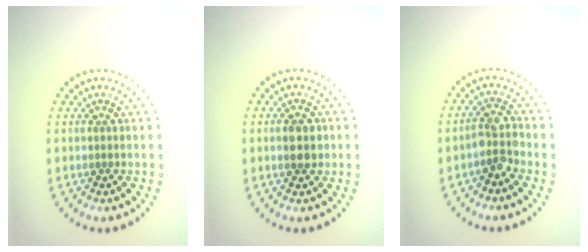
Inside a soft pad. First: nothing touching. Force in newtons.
{"total": 2.8, "press": 2.8, "slide": 0.2}
{"total": 2.5, "press": 2.1, "slide": 1.3}